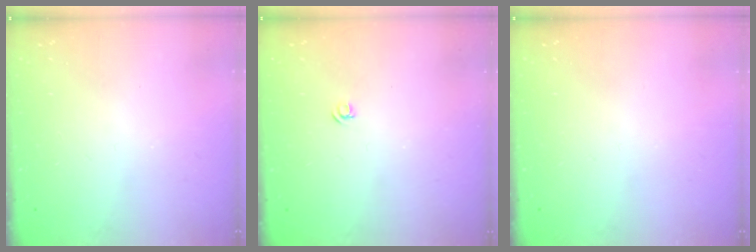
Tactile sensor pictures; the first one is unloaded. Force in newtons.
{"total": 3.5, "press": 3.4, "slide": 0.5}
{"total": 0.0}